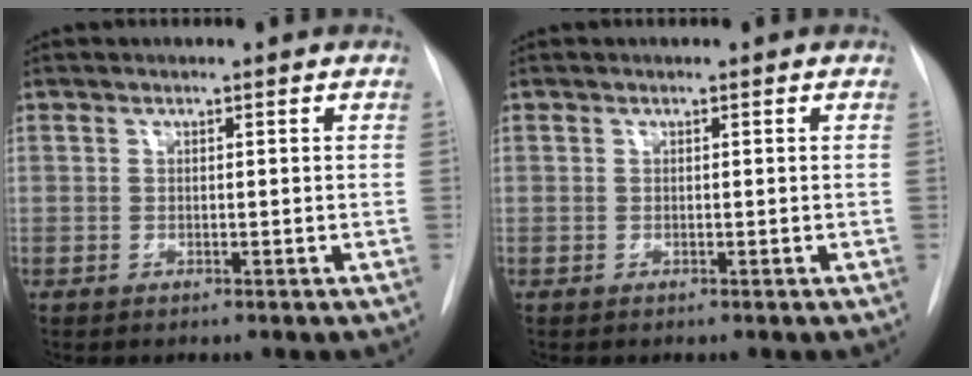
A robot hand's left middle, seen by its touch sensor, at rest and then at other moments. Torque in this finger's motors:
{"motor_torque": [0.00, 0.00, 0.00, 0.00]}